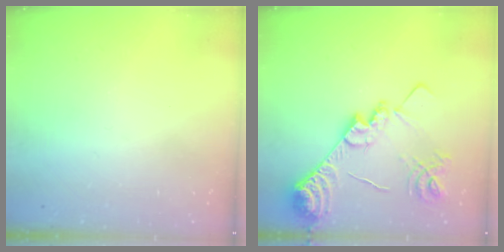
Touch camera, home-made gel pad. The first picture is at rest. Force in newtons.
{"total": 19.9, "press": 19.8, "slide": 1.7}